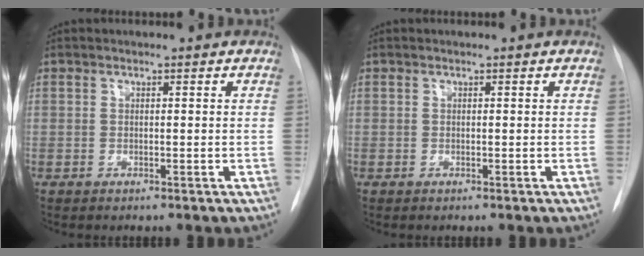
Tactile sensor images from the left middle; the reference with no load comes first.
{"total": 0.0}